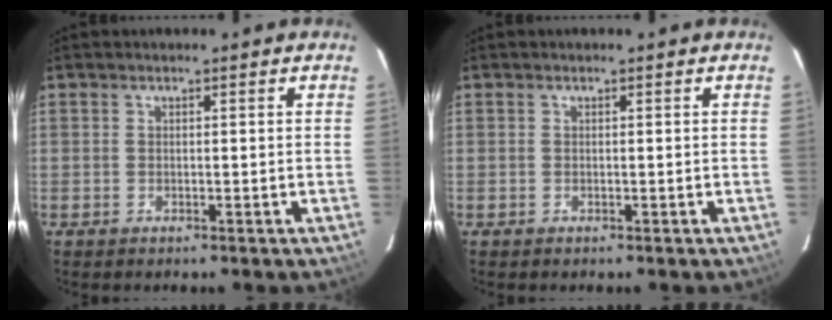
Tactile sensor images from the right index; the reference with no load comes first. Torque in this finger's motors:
{"motor_torque": [0.39, 0.56, -0.02, 0.00]}